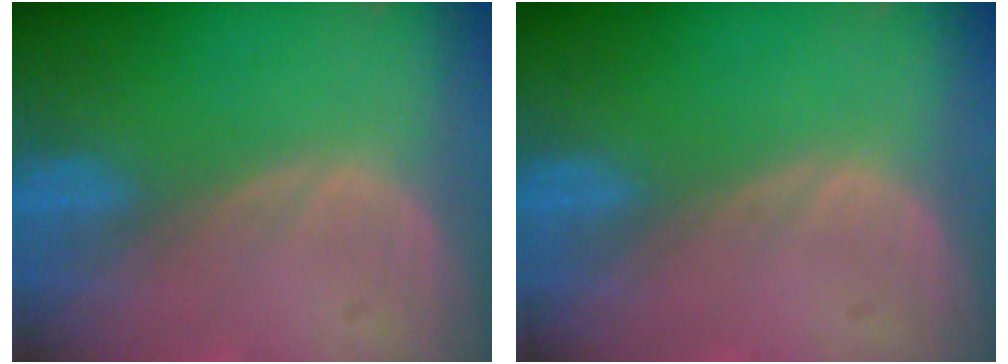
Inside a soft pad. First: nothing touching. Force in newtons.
{"total": 0.0}